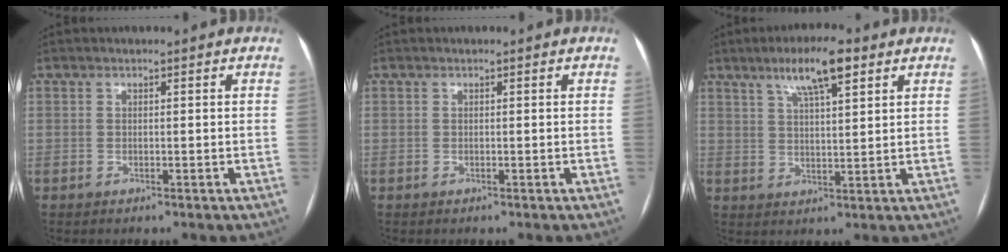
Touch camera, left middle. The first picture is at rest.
{"total": 0.0}
{"total": 8.0, "force": [4.8, 1.4, 6.2], "torque": [-0.114, 0.011, 0.083]}